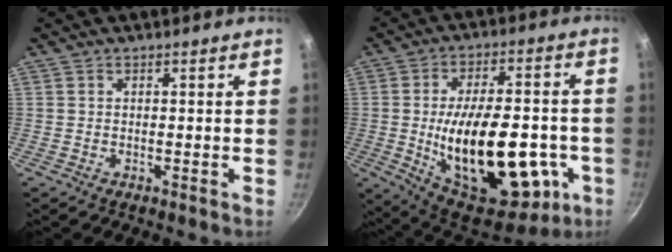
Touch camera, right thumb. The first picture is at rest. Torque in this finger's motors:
{"motor_torque": [0.68, 0.99, 2.21, -0.56, 0.66]}